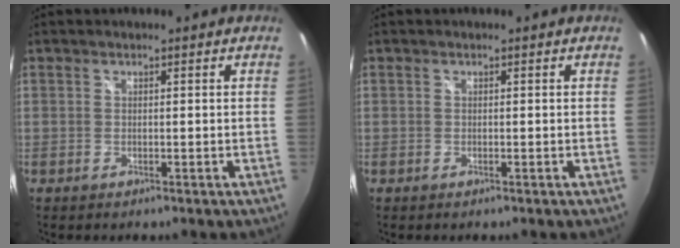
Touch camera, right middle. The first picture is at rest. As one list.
[{"total": 0.0}]